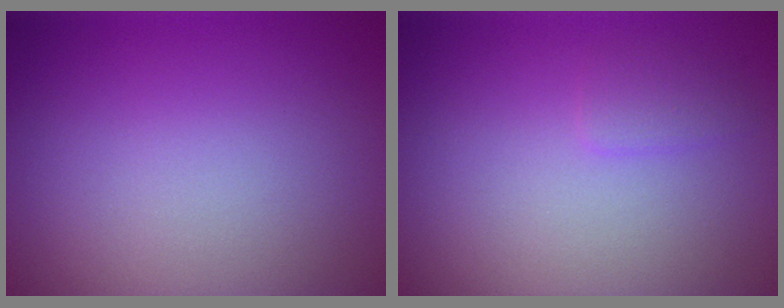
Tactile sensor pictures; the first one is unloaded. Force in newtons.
{"total": 1.0, "press": 1.0, "slide": 0.0}